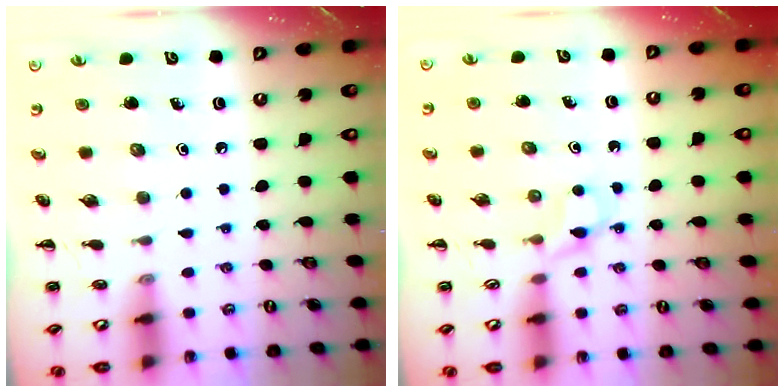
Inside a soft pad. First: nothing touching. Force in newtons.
{"total": 3.1, "press": 2.8, "slide": 1.2}